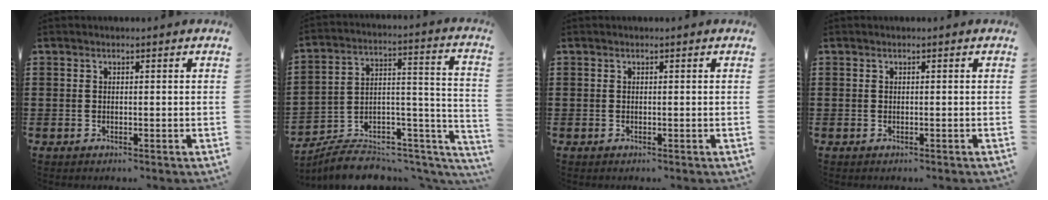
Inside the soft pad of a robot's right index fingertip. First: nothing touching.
{"total": 6.9, "force": [-5.9, 2.6, 2.4], "torque": [-0.037, 0.009, -0.109]}
{"total": 0.0}
{"total": 0.0}